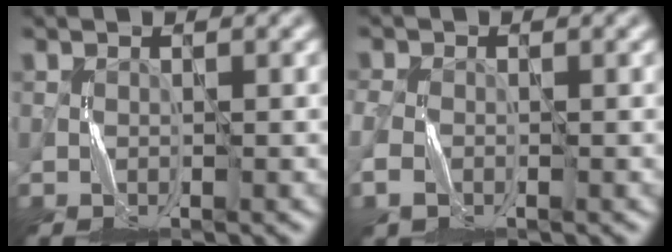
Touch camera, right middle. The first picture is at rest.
{"total": 2.9, "force": [-1.3, 2.1, 1.6], "torque": [-0.050, -0.007, -0.029]}